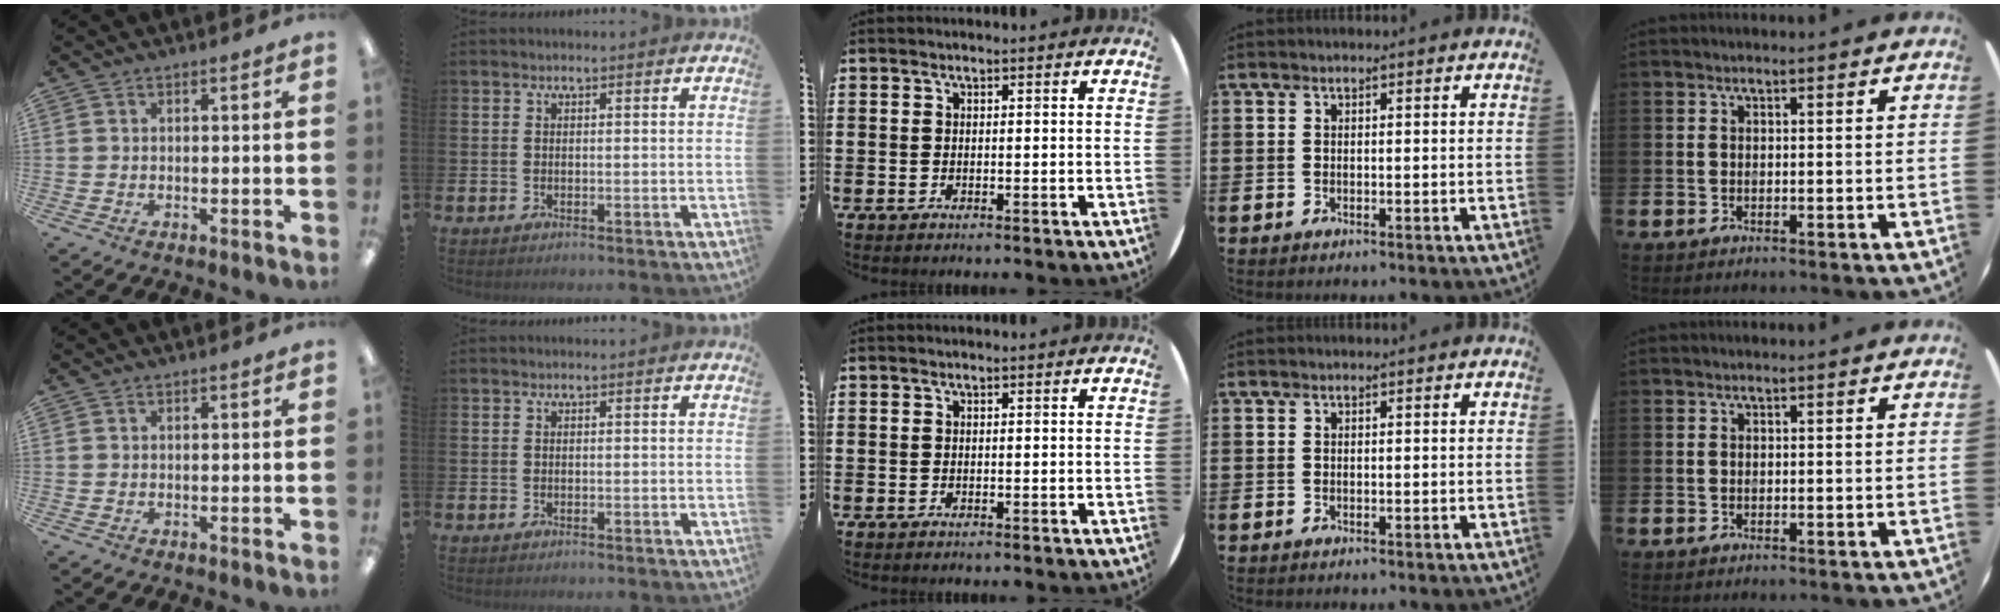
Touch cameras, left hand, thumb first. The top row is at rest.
{}